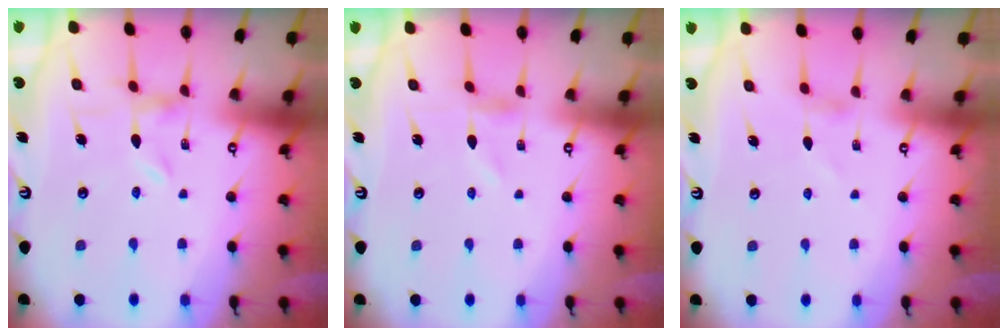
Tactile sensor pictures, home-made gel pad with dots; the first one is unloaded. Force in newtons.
{"total": 1.0, "press": 1.0, "slide": 0.1}
{"total": 0.5, "press": 0.5, "slide": 0.2}